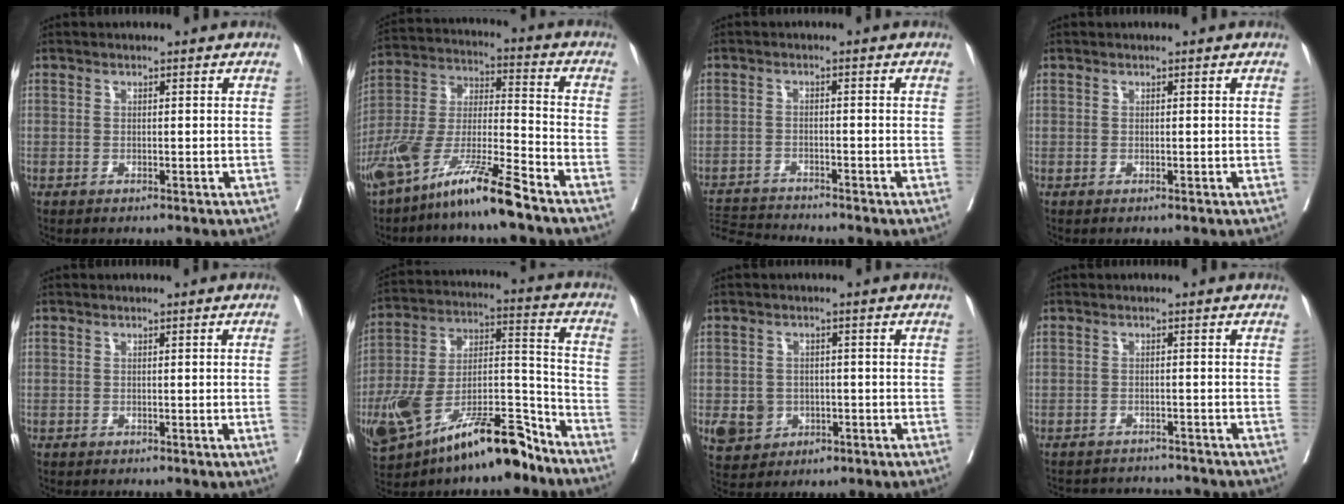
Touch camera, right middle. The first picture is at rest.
{"total": 14.6, "force": [-10.4, 1.0, 10.2], "torque": [-0.213, -0.015, -0.198]}
{"total": 5.2, "force": [-5.1, -1.1, -0.3], "torque": [0.008, -0.011, -0.095]}
{"total": 0.0}
{"total": 1.0, "force": [-0.4, -0.1, 0.9], "torque": [-0.013, 0.001, -0.008]}
{"total": 20.0, "force": [-13.5, 5.9, 13.5], "torque": [-0.262, 0.004, -0.236]}
{"total": 6.2, "force": [-2.0, 5.6, 1.9], "torque": [-0.032, 0.005, -0.019]}
{"total": 8.1, "force": [-8.0, 1.1, 0.8], "torque": [-0.012, 0.008, -0.107]}